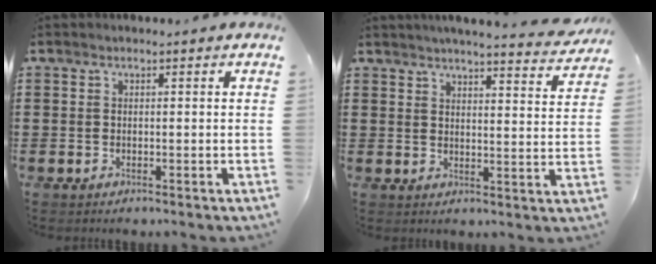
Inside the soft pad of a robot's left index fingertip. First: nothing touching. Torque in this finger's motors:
{"motor_torque": [1.65, 0.49, 0.67, 0.14]}